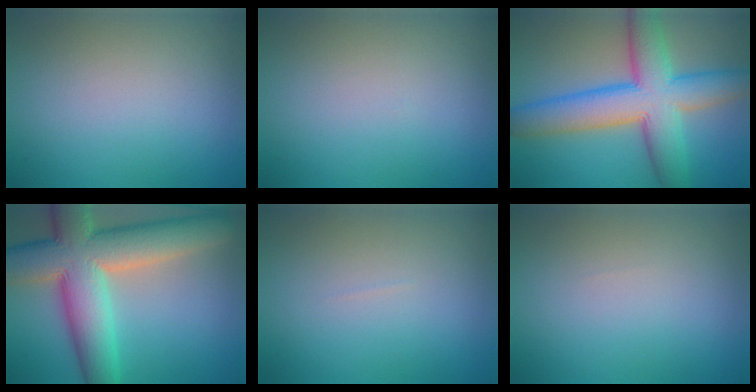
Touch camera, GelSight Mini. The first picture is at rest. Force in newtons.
{"total": 0.0}
{"total": 10.1, "press": 10.1, "slide": 0.5}
{"total": 12.4, "press": 12.4, "slide": 0.9}
{"total": 0.0}
{"total": 0.0}